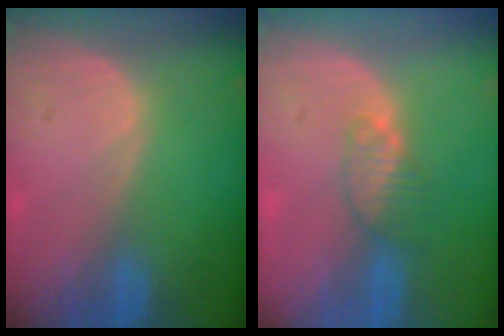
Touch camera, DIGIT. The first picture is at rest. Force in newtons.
{"total": 3.3, "press": 3.1, "slide": 1.1}